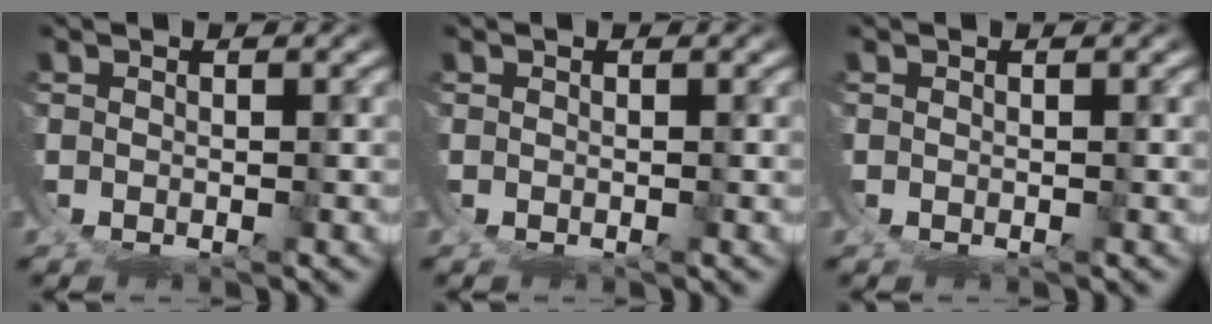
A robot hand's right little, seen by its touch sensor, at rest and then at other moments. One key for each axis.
{"total": 0.0}
{"total": 0.0}